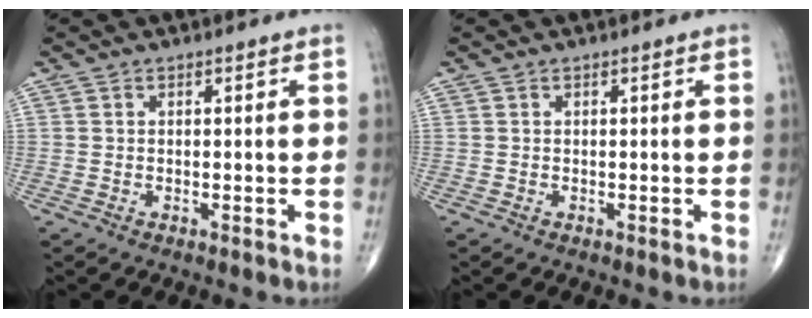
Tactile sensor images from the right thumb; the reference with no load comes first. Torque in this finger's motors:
{"motor_torque": [0.00, 0.00, 0.02, 0.02, 0.00]}